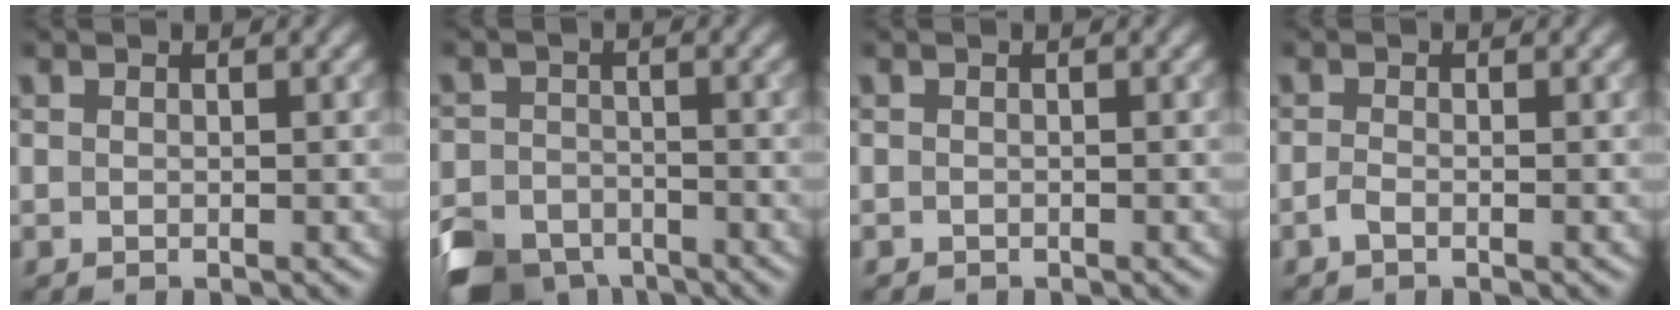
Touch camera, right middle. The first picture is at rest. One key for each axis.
{"total": 5.9, "fx": -4.7, "fy": 3.2, "fz": 1.7, "tx": -0.025, "ty": -0.009, "tz": -0.094}
{"total": 0.0}
{"total": 0.9, "fx": -0.6, "fy": 0.3, "fz": 0.7, "tx": -0.016, "ty": -0.002, "tz": -0.014}